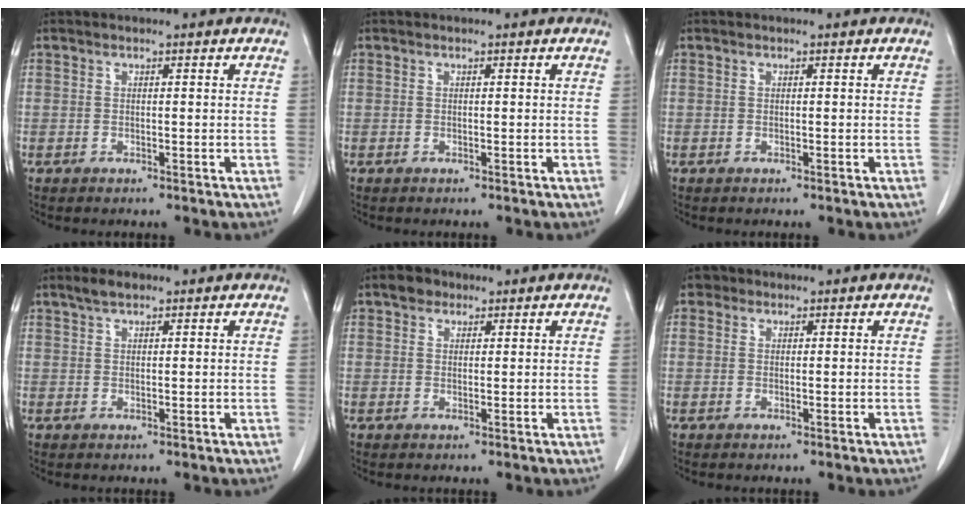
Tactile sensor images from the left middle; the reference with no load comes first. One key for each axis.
{"total": 0.0}
{"total": 0.0}
{"total": 2.1, "fx": 1.6, "fy": 0.7, "fz": 1.2, "tx": -0.028, "ty": 0.009, "tz": 0.031}
{"total": 2.3, "fx": 1.5, "fy": 1.6, "fz": 0.7, "tx": -0.013, "ty": 0.009, "tz": 0.022}
{"total": 1.4, "fx": 0.8, "fy": 1.2, "fz": 0.1, "tx": 0.005, "ty": 0.004, "tz": 0.007}